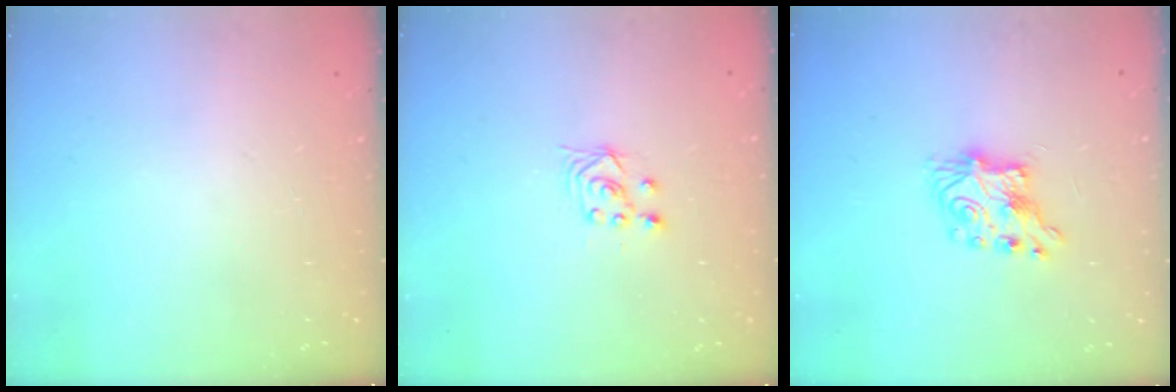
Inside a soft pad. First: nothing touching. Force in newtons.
{"total": 2.5, "press": 2.2, "slide": 1.2}
{"total": 7.5, "press": 7.5, "slide": 0.4}